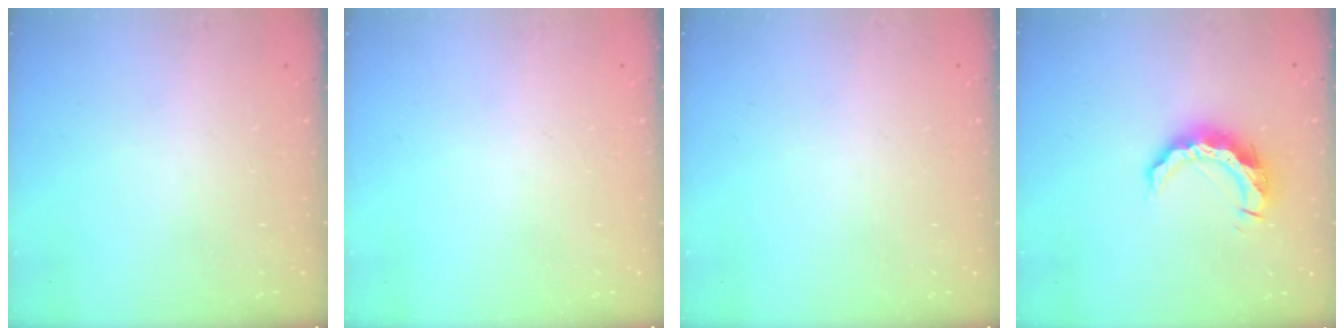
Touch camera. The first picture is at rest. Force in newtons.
{"total": 0.0}
{"total": 0.0}
{"total": 10.0, "press": 10.0, "slide": 0.6}